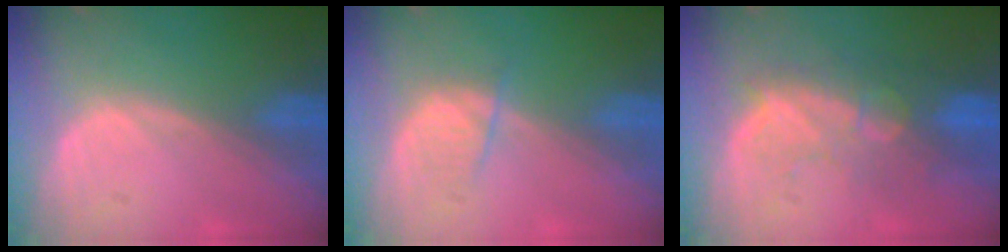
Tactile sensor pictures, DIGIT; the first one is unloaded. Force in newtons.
{"total": 2.1, "press": 2.1, "slide": 0.3}
{"total": 10.0, "press": 8.6, "slide": 5.1}